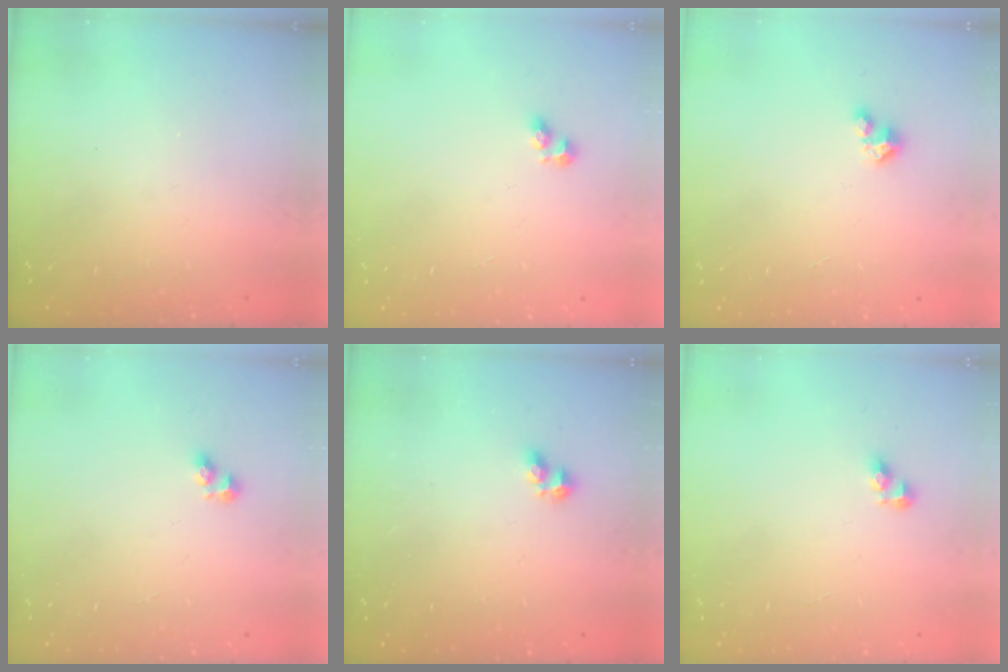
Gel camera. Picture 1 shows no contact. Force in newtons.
{"total": 2.6, "press": 2.6, "slide": 0.2}
{"total": 1.5, "press": 1.5, "slide": 0.2}
{"total": 2.6, "press": 2.6, "slide": 0.2}
{"total": 2.8, "press": 2.7, "slide": 0.5}
{"total": 3.4, "press": 3.4, "slide": 0.4}